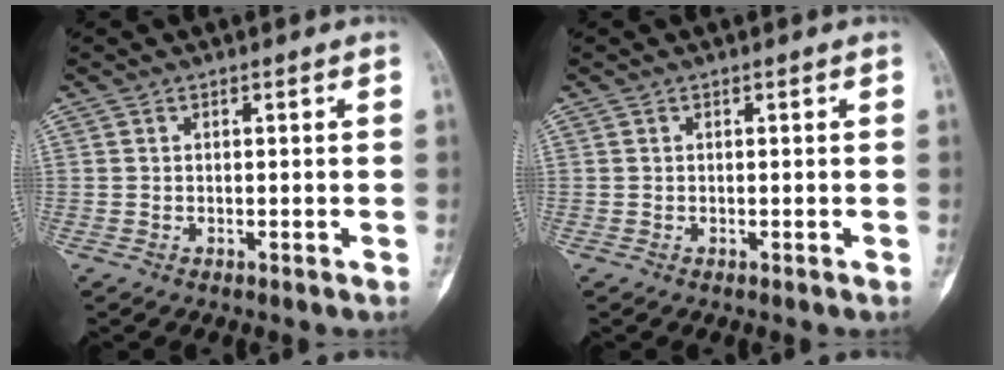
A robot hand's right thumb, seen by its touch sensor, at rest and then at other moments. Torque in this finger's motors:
{"motor_torque": [0.24, 0.22, 0.08, -0.08, 0.04]}